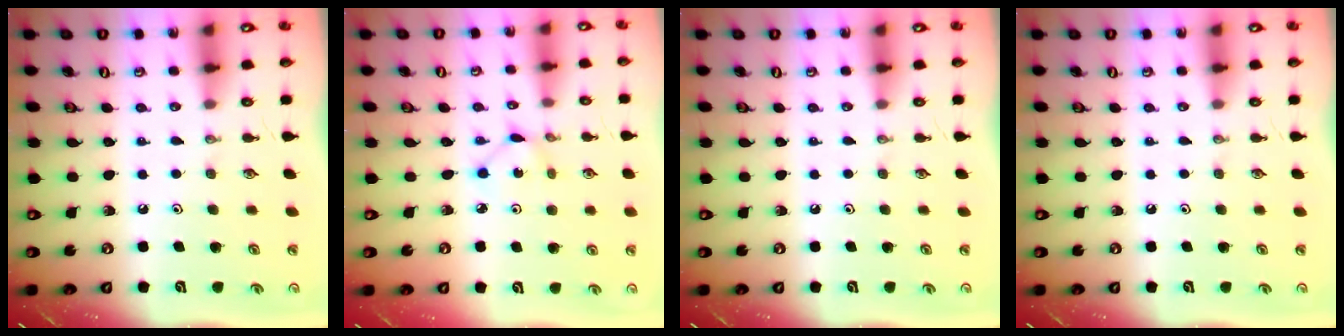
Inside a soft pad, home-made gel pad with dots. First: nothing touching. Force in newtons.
{"total": 2.0, "press": 2.0, "slide": 0.2}
{"total": 0.0}
{"total": 0.0}